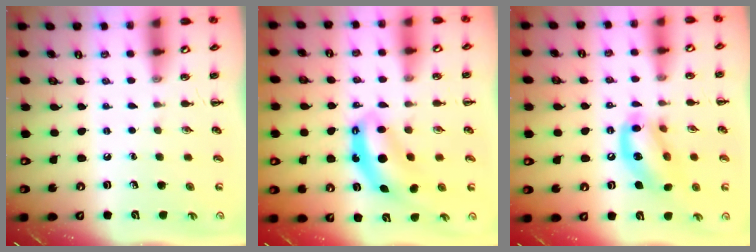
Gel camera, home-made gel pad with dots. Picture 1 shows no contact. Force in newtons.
{"total": 6.8, "press": 6.8, "slide": 0.7}
{"total": 13.5, "press": 13.1, "slide": 3.1}